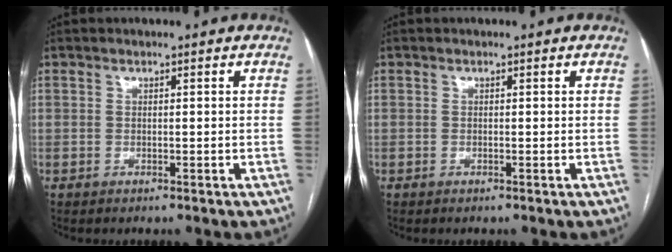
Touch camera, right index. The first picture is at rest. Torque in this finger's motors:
{"motor_torque": [0.00, 0.01, -0.01, 0.01]}